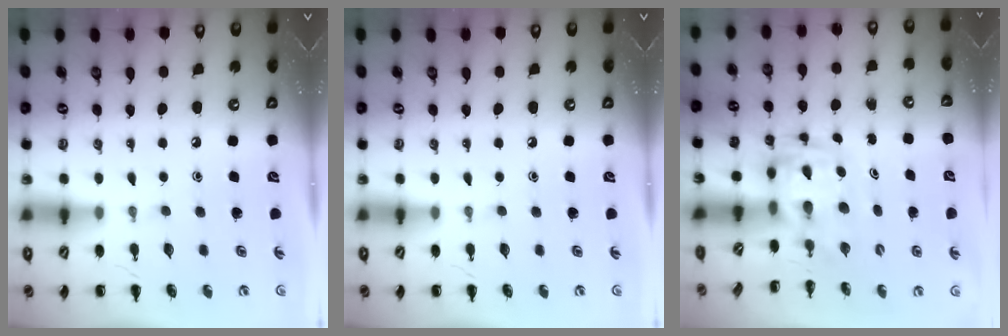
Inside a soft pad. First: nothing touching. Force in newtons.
{"total": 0.0}
{"total": 3.0, "press": 2.9, "slide": 0.6}